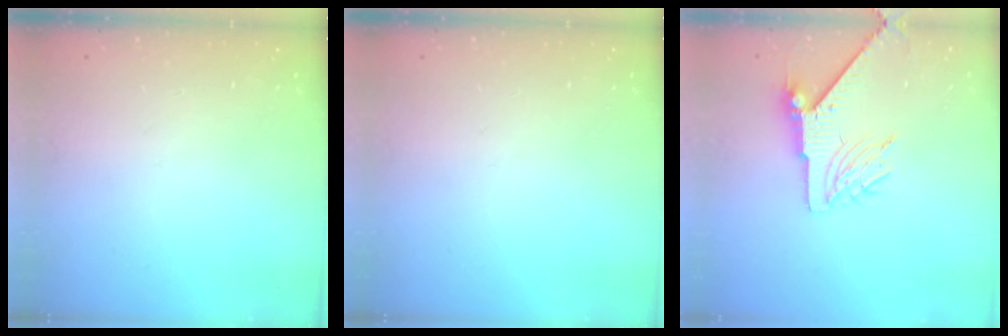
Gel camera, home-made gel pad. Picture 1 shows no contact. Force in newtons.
{"total": 0.0}
{"total": 7.2, "press": 7.2, "slide": 1.0}